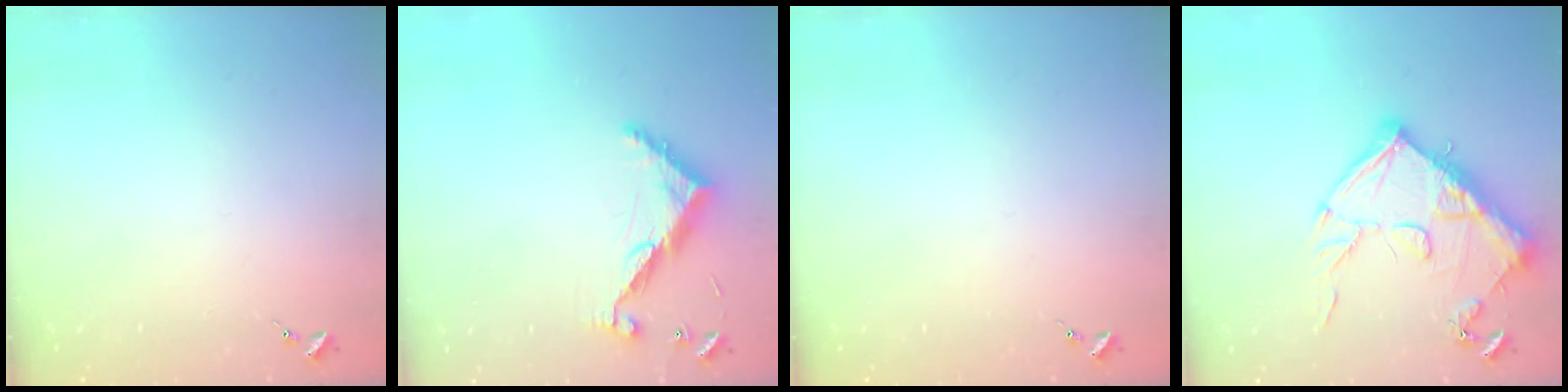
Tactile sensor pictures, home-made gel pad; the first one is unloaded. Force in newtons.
{"total": 9.3, "press": 9.3, "slide": 0.3}
{"total": 0.0}
{"total": 15.4, "press": 15.4, "slide": 0.9}